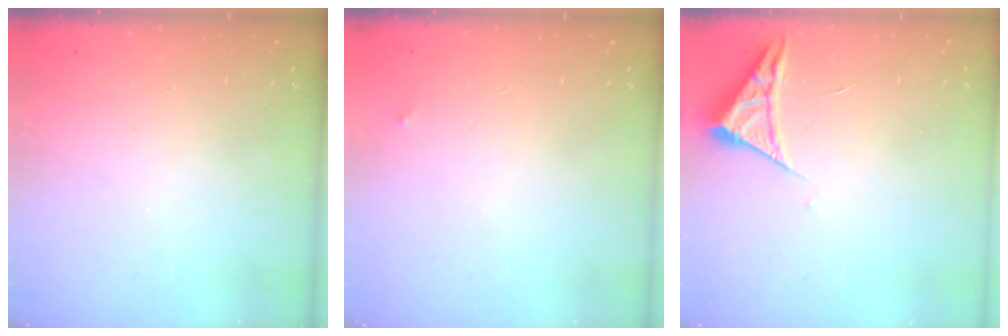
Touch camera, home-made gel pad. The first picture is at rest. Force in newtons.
{"total": 2.5, "press": 2.4, "slide": 0.4}
{"total": 4.2, "press": 4.2, "slide": 0.5}